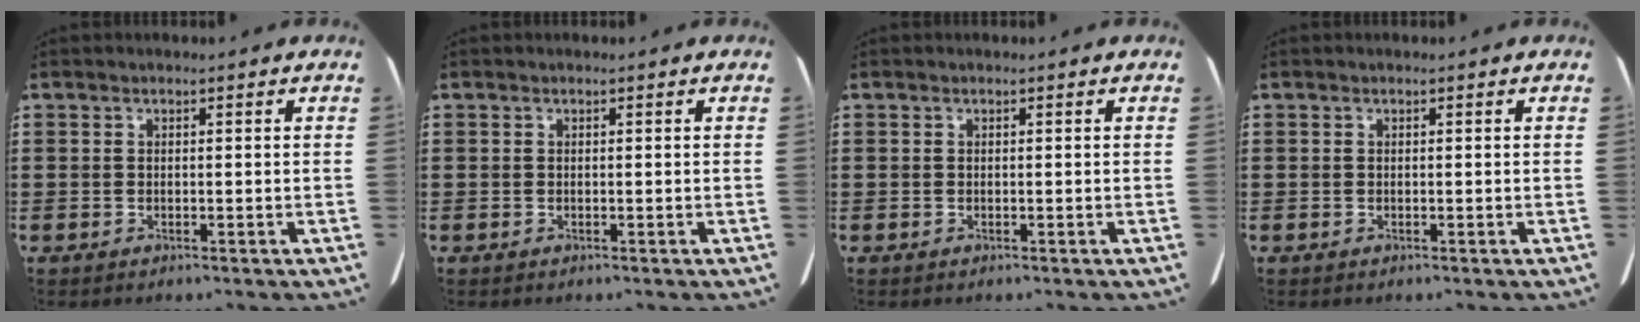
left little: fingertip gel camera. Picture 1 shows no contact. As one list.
[{"total": 0.0}, {"total": 0.0}, {"total": 0.0}]